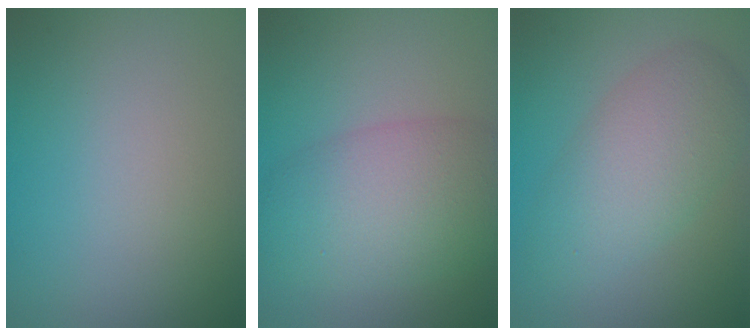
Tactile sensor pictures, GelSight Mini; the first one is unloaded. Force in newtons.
{"total": 6.9, "press": 6.9, "slide": 0.4}
{"total": 5.2, "press": 5.2, "slide": 0.2}